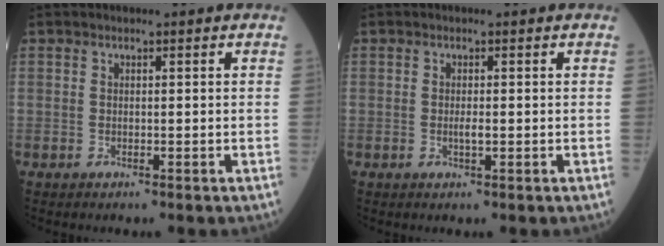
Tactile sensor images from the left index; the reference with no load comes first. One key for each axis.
{"total": 1.1, "fx": 0.0, "fy": 0.2, "fz": 1.1, "tx": -0.021, "ty": -0.001, "tz": 0.000}